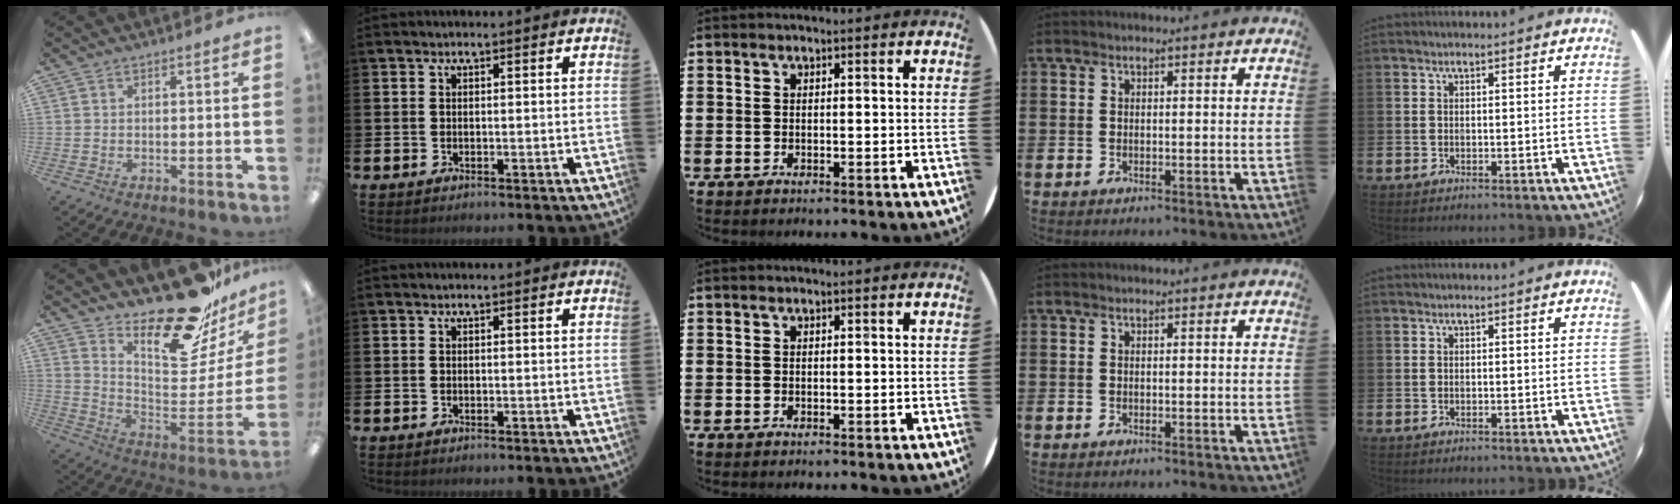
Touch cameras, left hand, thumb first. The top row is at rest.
{"thumb": {"total": 24.3, "force": [19.4, 7.8, 12.3], "torque": [-0.161, -0.143, 0.325]}}